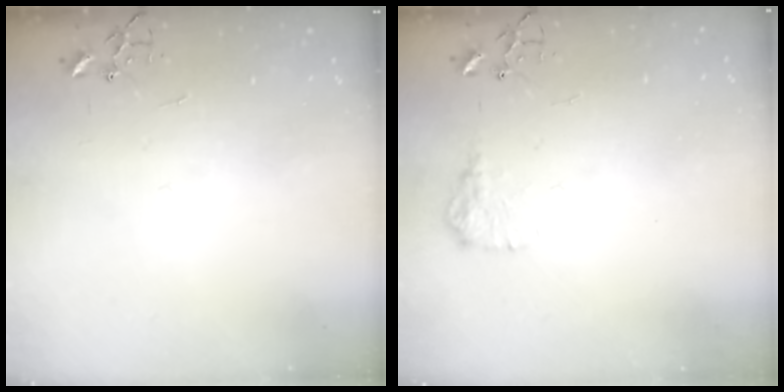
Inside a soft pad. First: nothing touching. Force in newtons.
{"total": 9.6, "press": 9.6, "slide": 0.3}